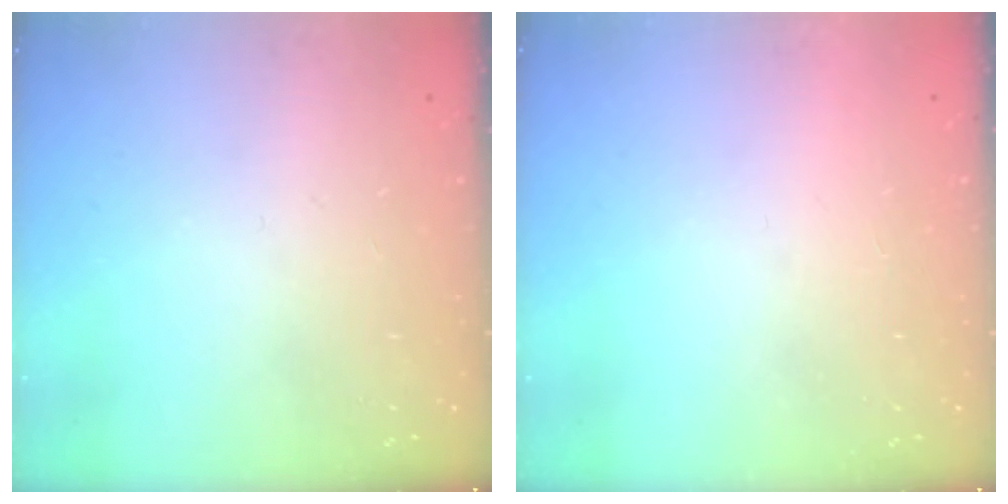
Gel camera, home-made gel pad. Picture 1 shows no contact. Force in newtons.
{"total": 1.5, "press": 1.5, "slide": 0.1}